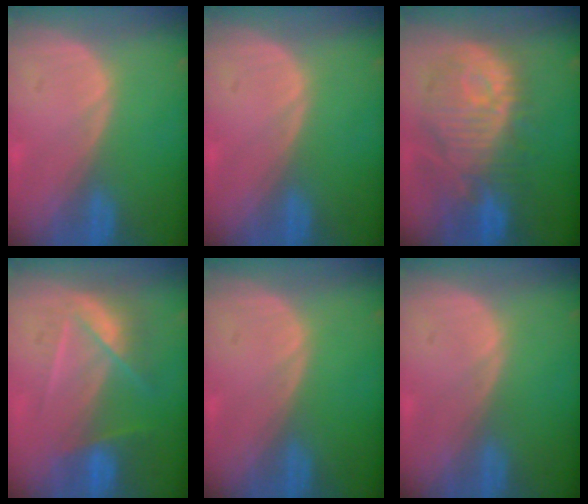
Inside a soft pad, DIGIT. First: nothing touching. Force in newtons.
{"total": 0.0}
{"total": 11.9, "press": 10.8, "slide": 4.9}
{"total": 7.3, "press": 6.4, "slide": 3.5}
{"total": 0.0}
{"total": 0.0}